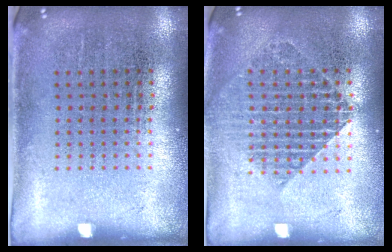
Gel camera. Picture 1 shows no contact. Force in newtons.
{"total": 1.6, "press": 1.4, "slide": 0.7}